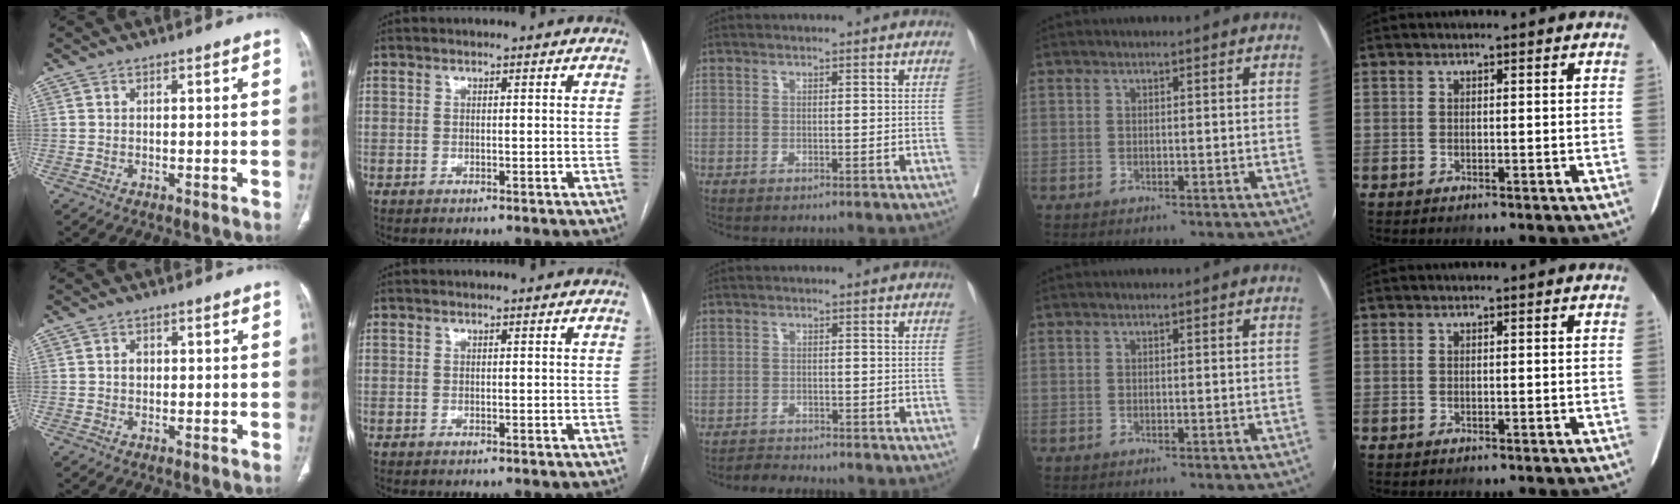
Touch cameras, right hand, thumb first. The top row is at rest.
{"thumb": {"total": 1.4, "force": [0.1, 1.2, 0.8], "torque": [-0.010, 0.004, 0.002]}, "middle": {"total": 2.2, "force": [-2.2, 0.2, -0.3], "torque": [0.001, -0.012, -0.036]}}